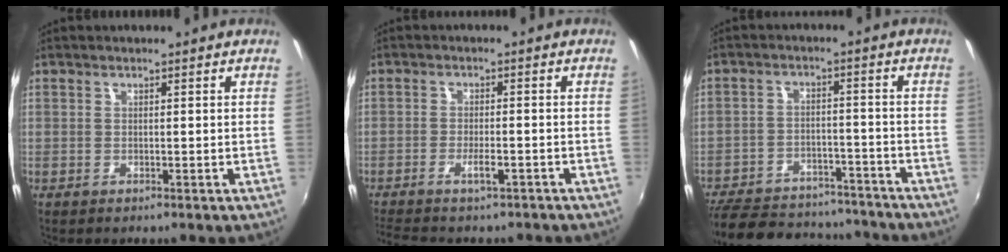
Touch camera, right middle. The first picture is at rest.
{"total": 6.2, "force": [-4.8, 1.6, 3.5], "torque": [-0.082, -0.011, -0.083]}
{"total": 21.7, "force": [-18.1, 9.0, 8.0], "torque": [-0.185, 0.021, -0.237]}